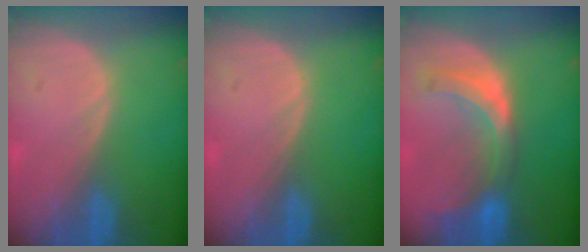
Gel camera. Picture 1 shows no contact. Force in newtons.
{"total": 0.0}
{"total": 7.4, "press": 6.7, "slide": 2.9}